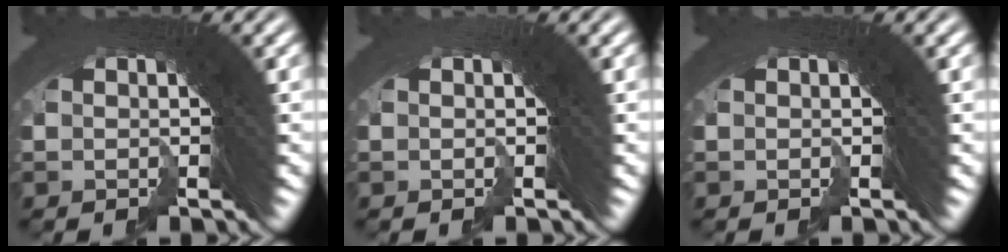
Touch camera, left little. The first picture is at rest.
{"total": 0.7, "force": [-0.1, -0.4, -0.5], "torque": [0.006, 0.001, -0.003]}
{"total": 0.0}